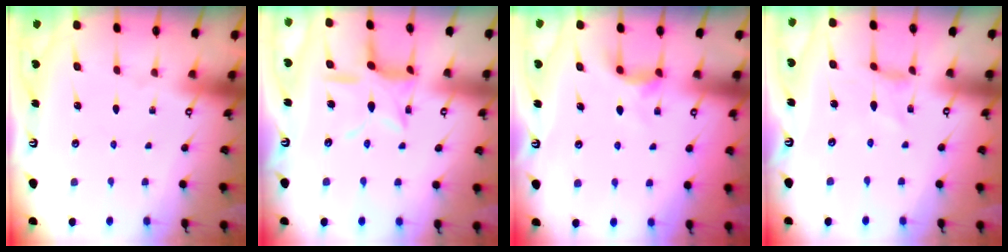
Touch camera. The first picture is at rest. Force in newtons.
{"total": 11.7, "press": 11.7, "slide": 0.9}
{"total": 4.0, "press": 4.0, "slide": 0.2}
{"total": 0.0}